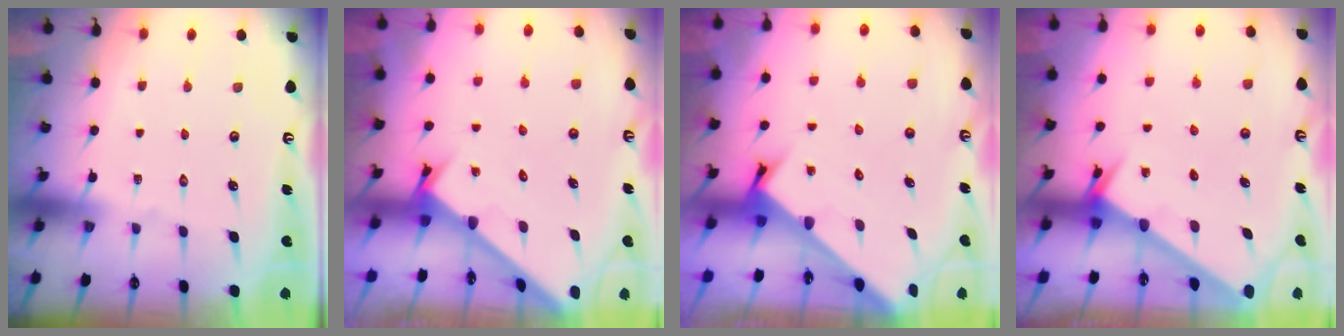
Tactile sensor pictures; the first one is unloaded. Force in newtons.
{"total": 2.8, "press": 2.8, "slide": 0.3}
{"total": 2.7, "press": 2.6, "slide": 0.3}
{"total": 1.9, "press": 1.9, "slide": 0.1}